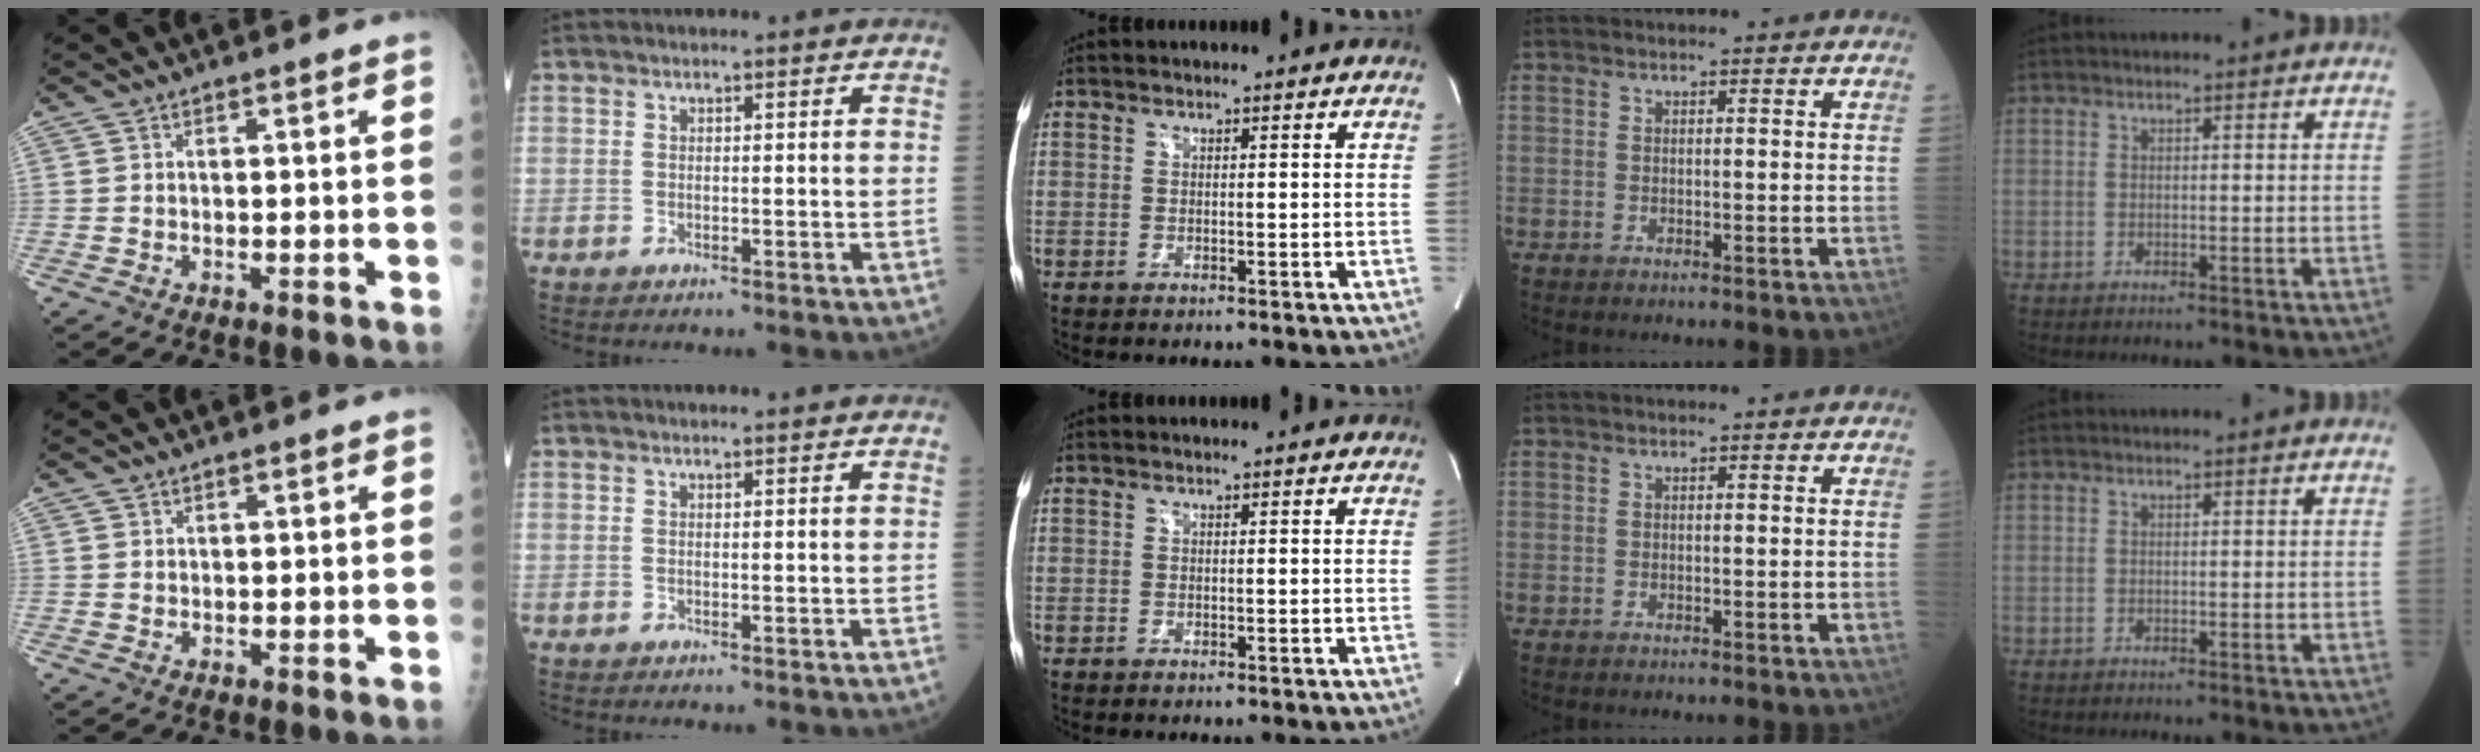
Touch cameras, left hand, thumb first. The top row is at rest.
{"thumb": {"total": 0.7, "force": [0.4, 0.5, -0.1], "torque": [0.009, -0.002, 0.004]}, "index": {"total": 1.6, "force": [1.5, 0.1, 0.5], "torque": [-0.009, 0.007, 0.016]}}